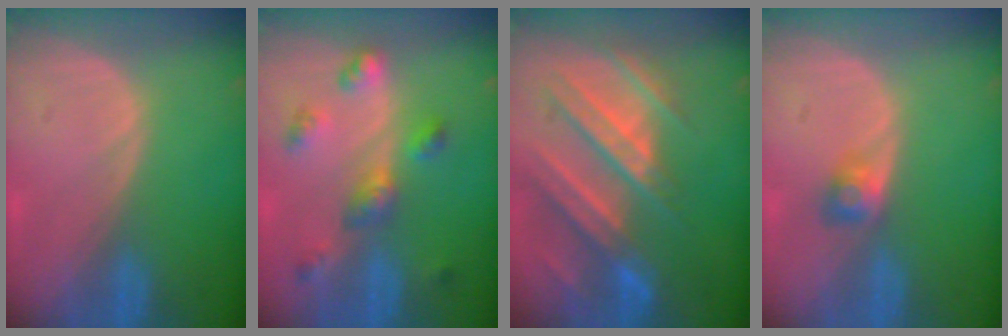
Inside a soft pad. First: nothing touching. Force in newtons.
{"total": 6.3, "press": 5.8, "slide": 2.4}
{"total": 11.1, "press": 9.8, "slide": 5.1}
{"total": 2.5, "press": 2.4, "slide": 0.8}